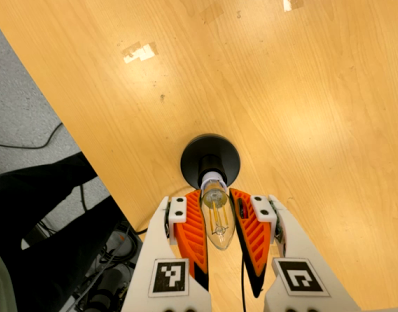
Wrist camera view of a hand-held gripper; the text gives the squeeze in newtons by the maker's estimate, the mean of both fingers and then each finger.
{"total": 20.2, "left": 20.9, "right": 19.6}